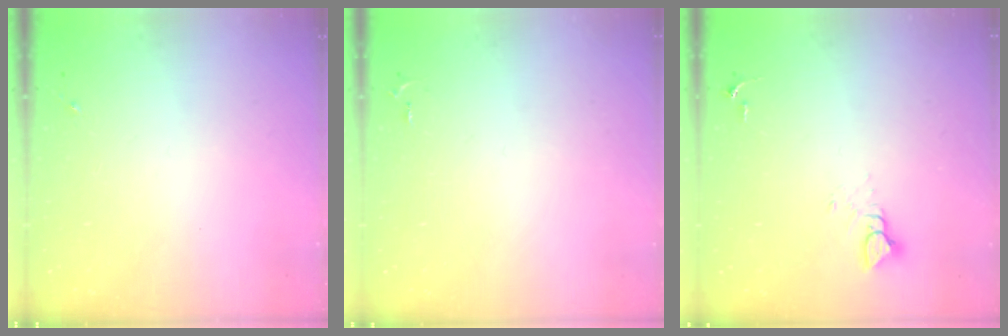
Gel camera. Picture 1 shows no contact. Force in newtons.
{"total": 2.6, "press": 2.6, "slide": 0.4}
{"total": 3.9, "press": 3.9, "slide": 0.2}